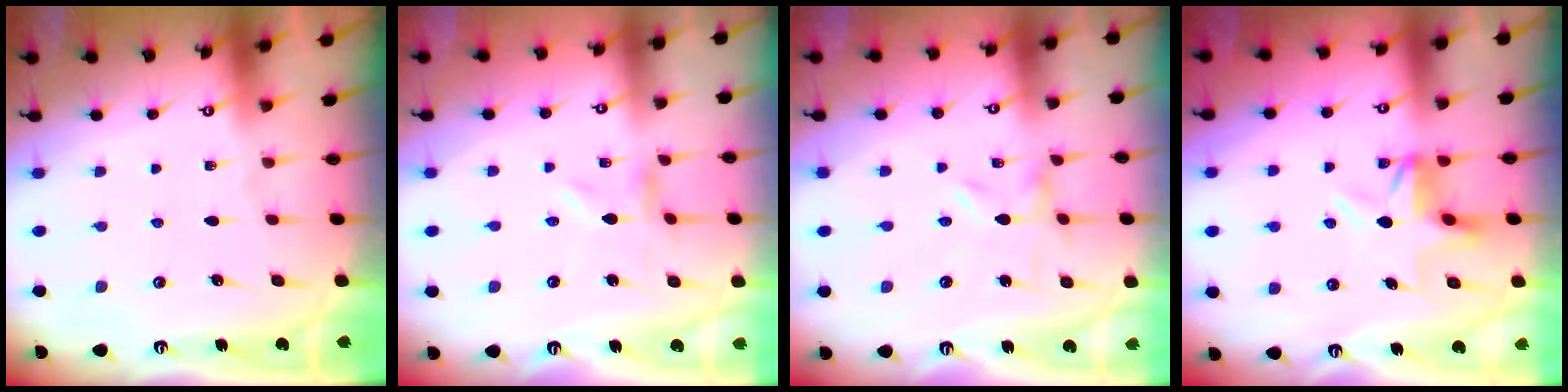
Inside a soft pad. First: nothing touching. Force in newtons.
{"total": 0.0}
{"total": 0.0}
{"total": 5.1, "press": 5.1, "slide": 0.1}